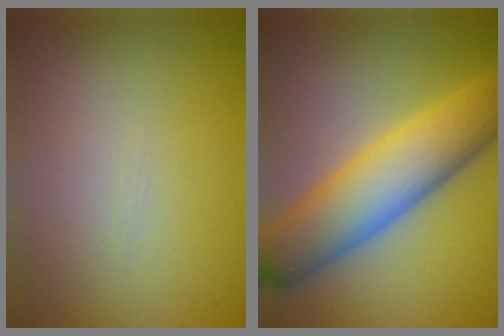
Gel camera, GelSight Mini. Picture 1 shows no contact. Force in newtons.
{"total": 8.4, "press": 8.4, "slide": 0.1}